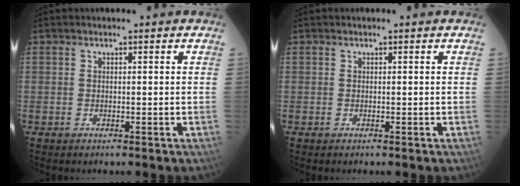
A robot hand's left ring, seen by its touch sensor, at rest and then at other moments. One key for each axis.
{"total": 0.0}